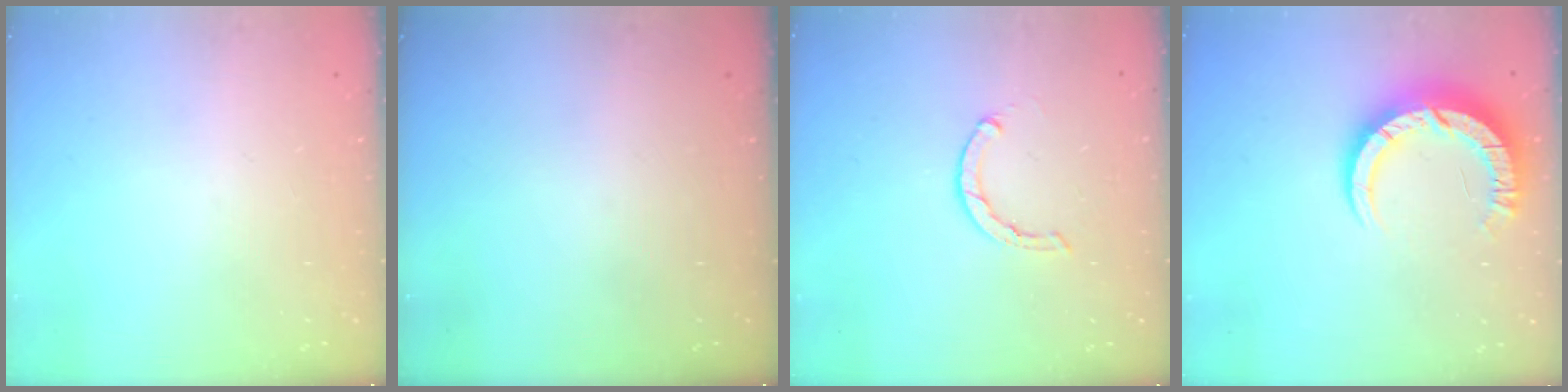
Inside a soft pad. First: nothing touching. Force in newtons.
{"total": 0.0}
{"total": 1.6, "press": 1.5, "slide": 0.4}
{"total": 10.0, "press": 10.0, "slide": 1.1}